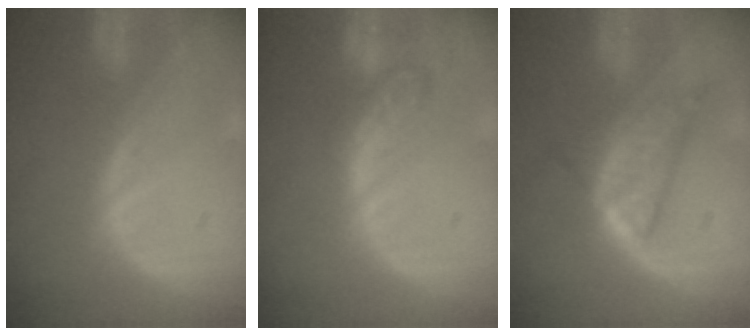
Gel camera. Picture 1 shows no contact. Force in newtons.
{"total": 5.5, "press": 5.0, "slide": 2.4}
{"total": 6.2, "press": 5.7, "slide": 2.5}